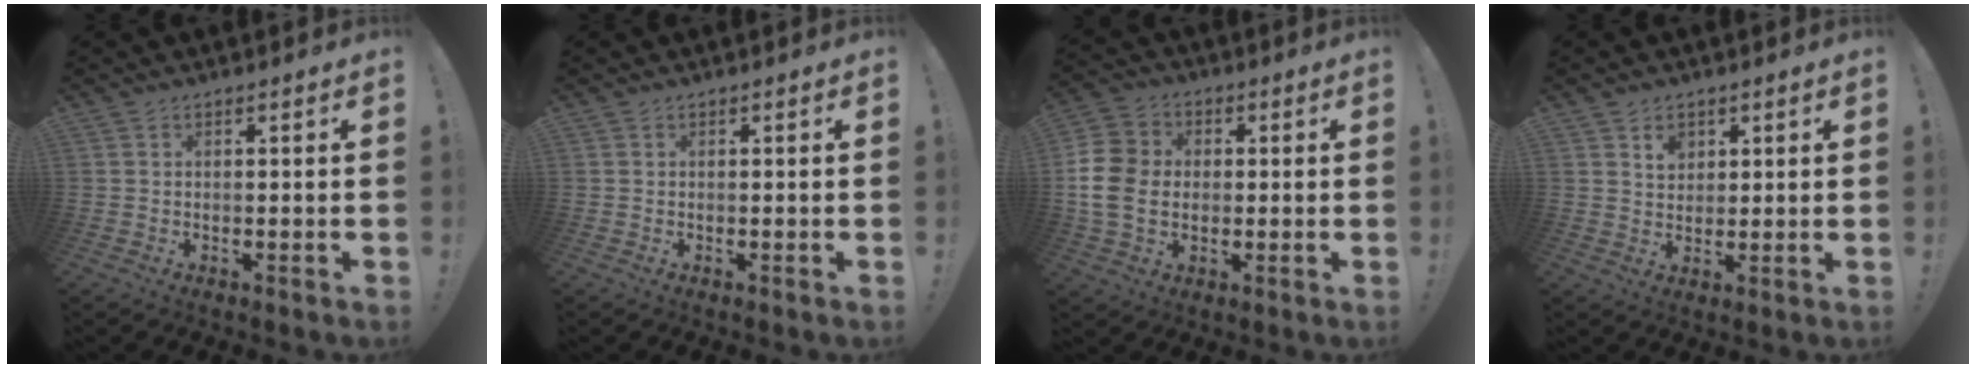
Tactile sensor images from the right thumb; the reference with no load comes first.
{"total": 0.0}
{"total": 13.2, "force": [-0.6, 10.6, 7.8], "torque": [-0.152, 0.015, -0.009]}
{"total": 4.1, "force": [2.3, 3.1, 1.5], "torque": [-0.011, -0.010, 0.038]}